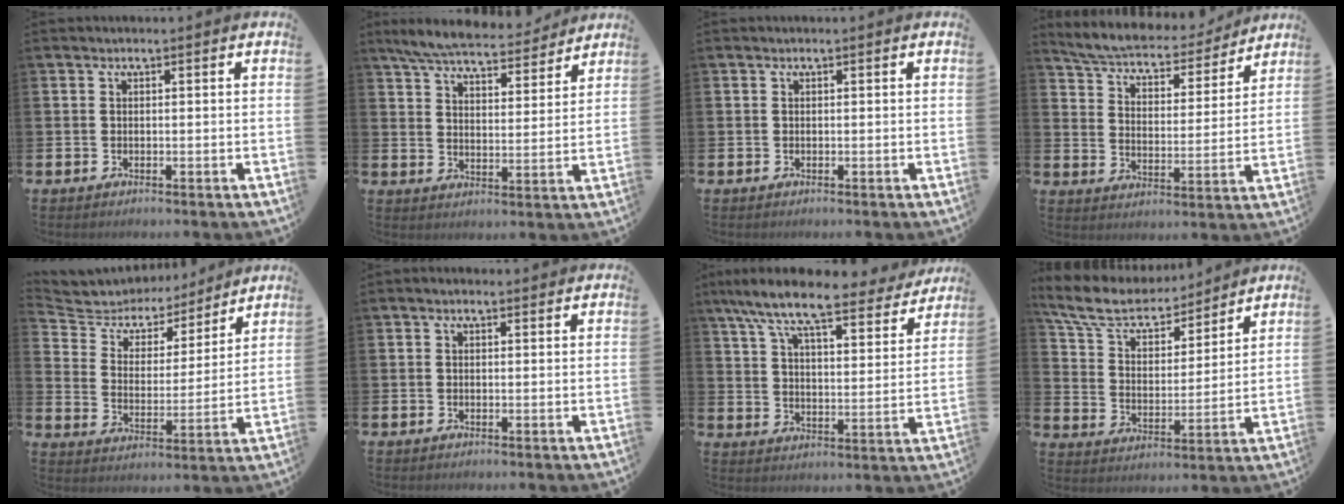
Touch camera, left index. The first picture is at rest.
{"total": 6.9, "force": [6.6, 1.0, 1.9], "torque": [-0.052, -0.040, 0.114]}
{"total": 0.0}
{"total": 6.2, "force": [6.0, 1.2, 1.3], "torque": [-0.054, -0.047, 0.099]}
{"total": 6.0, "force": [5.5, 2.5, 0.6], "torque": [-0.044, -0.046, 0.091]}
{"total": 0.5, "force": [0.2, 0.3, 0.4], "torque": [-0.003, 0.004, 0.001]}
{"total": 10.1, "force": [8.7, 1.7, 4.8], "torque": [-0.113, -0.051, 0.147]}
{"total": 9.0, "force": [8.1, 2.8, 2.8], "torque": [-0.092, -0.052, 0.144]}